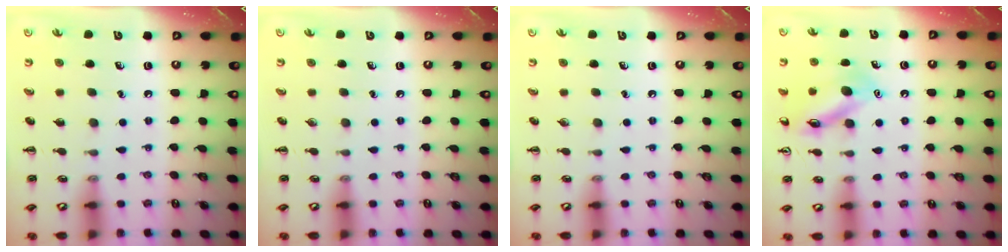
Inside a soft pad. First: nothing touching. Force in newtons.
{"total": 0.0}
{"total": 0.0}
{"total": 13.3, "press": 13.3, "slide": 0.9}